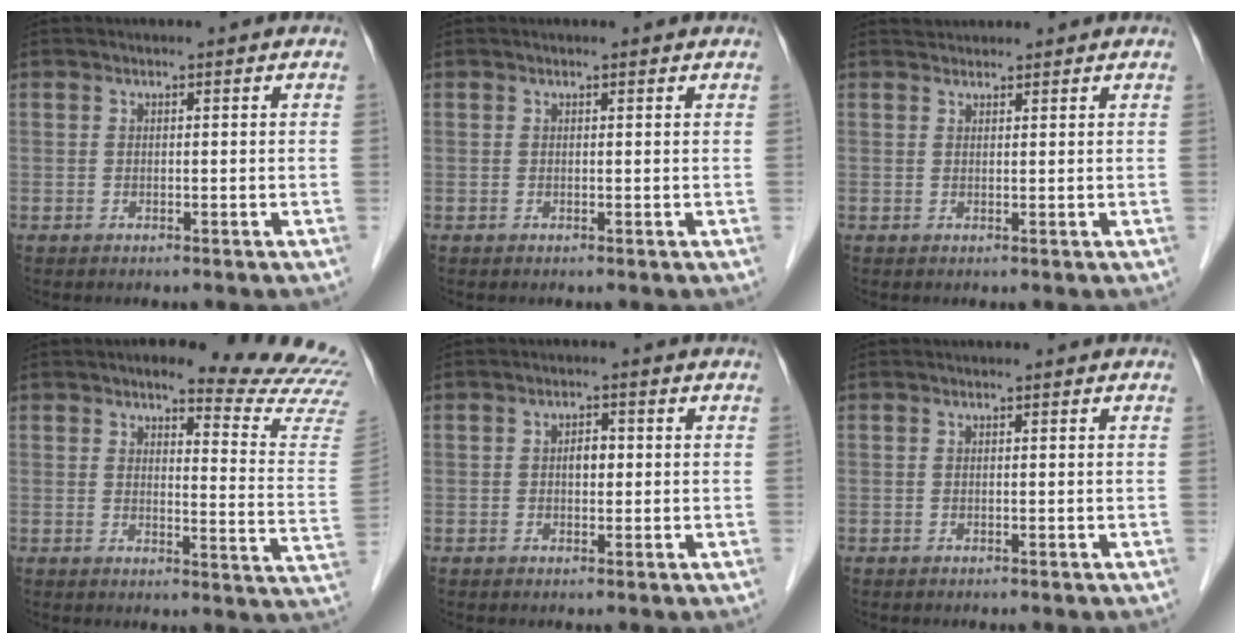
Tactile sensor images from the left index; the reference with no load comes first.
{"total": 0.6, "force": [0.6, 0.1, 0.1], "torque": [-0.008, 0.002, 0.006]}
{"total": 1.8, "force": [1.7, 0.5, -0.1], "torque": [-0.005, 0.019, 0.032]}
{"total": 16.2, "force": [15.0, 1.3, 6.2], "torque": [-0.061, -0.096, 0.147]}
{"total": 2.2, "force": [0.0, 1.3, 1.8], "torque": [-0.028, 0.006, 0.000]}
{"total": 0.0}